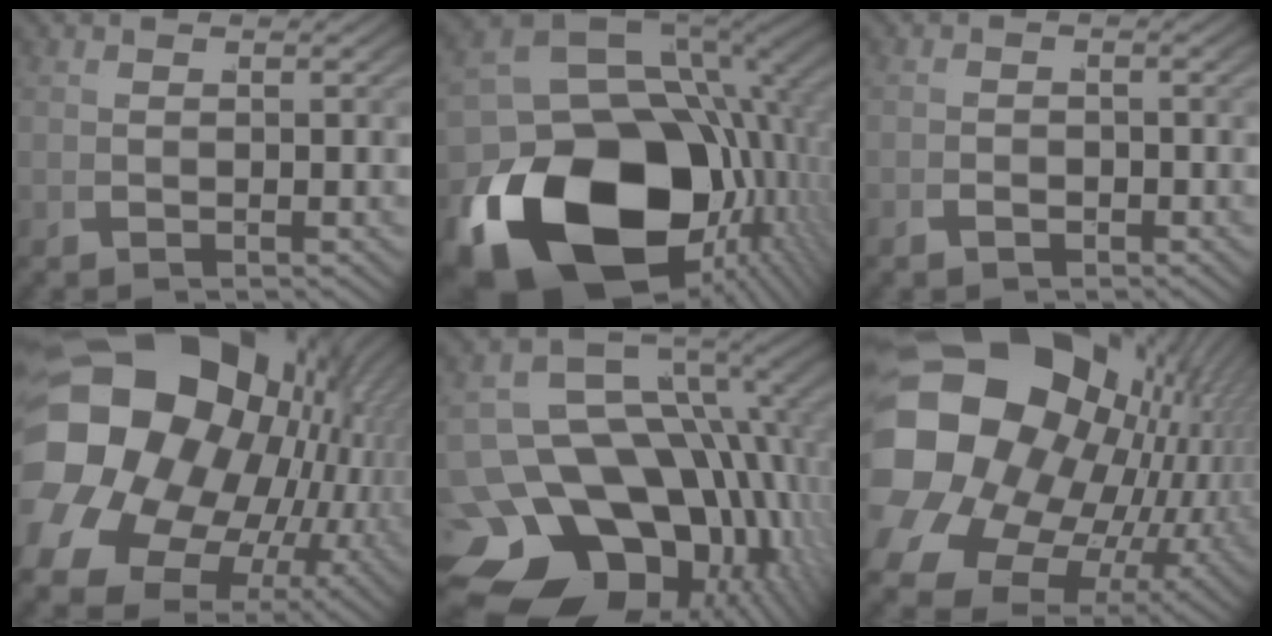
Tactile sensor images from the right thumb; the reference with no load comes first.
{"total": 22.6, "force": [-5.8, 13.1, 17.5], "torque": [-0.316, -0.064, -0.064]}
{"total": 1.1, "force": [-1.0, 0.5, 0.0], "torque": [0.010, 0.004, -0.023]}
{"total": 28.1, "force": [0.0, 20.6, 19.2], "torque": [-0.323, -0.037, -0.002]}
{"total": 22.6, "force": [-7.4, 15.8, 14.4], "torque": [-0.261, -0.081, -0.095]}
{"total": 25.6, "force": [-0.9, 18.7, 17.5], "torque": [-0.307, -0.032, -0.017]}